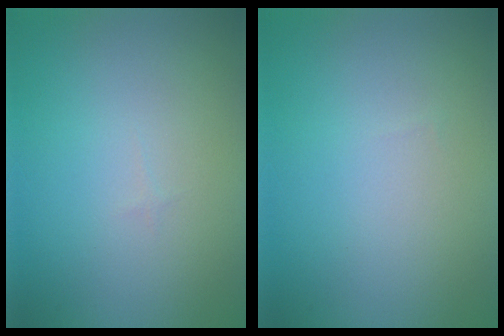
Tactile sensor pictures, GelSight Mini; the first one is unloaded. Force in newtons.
{"total": 0.0}